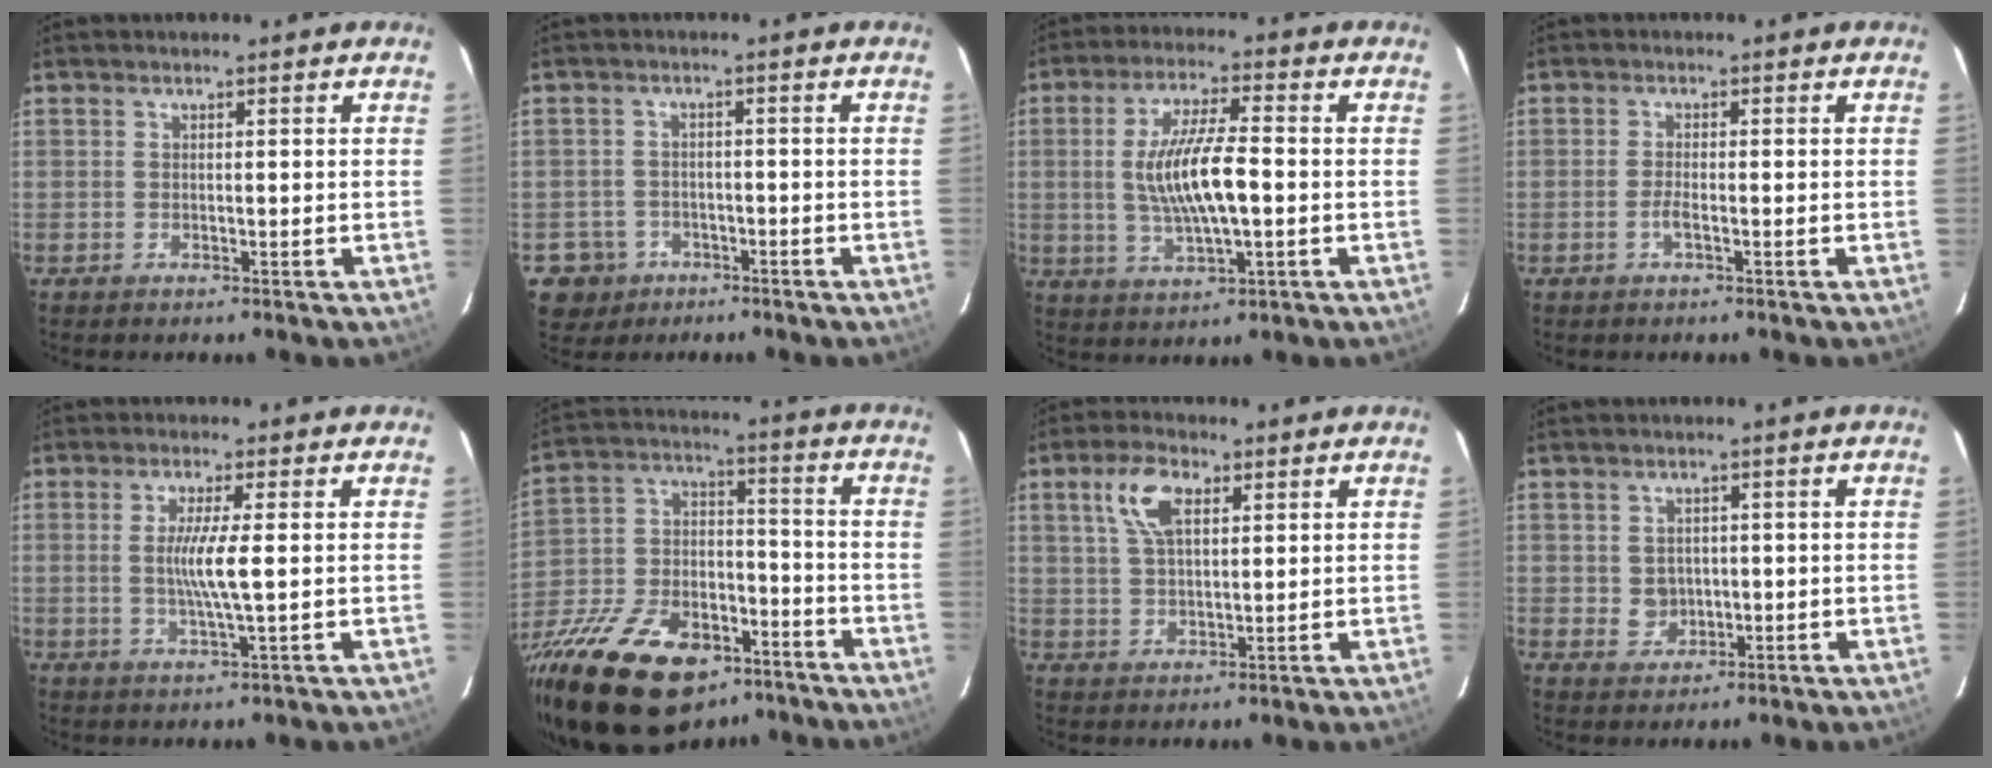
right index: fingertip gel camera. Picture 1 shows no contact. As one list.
[{"total": 6.0, "force": [-2.7, 5.3, 0.5], "torque": [-0.027, 0.024, -0.039]}, {"total": 11.1, "force": [-0.6, 2.8, 10.7], "torque": [-0.206, -0.002, -0.006]}, {"total": 1.8, "force": [-0.8, 0.3, 1.6], "torque": [-0.035, 0.000, -0.017]}, {"total": 5.4, "force": [0.2, -0.4, 5.3], "torque": [-0.101, -0.010, 0.002]}, {"total": 29.3, "force": [-18.7, 15.2, 16.7], "torque": [-0.352, -0.015, -0.294]}, {"total": 7.4, "force": [3.2, 3.6, 5.7], "torque": [-0.113, 0.016, 0.063]}, {"total": 3.5, "force": [0.0, 3.3, 1.1], "torque": [-0.023, 0.006, 0.009]}]